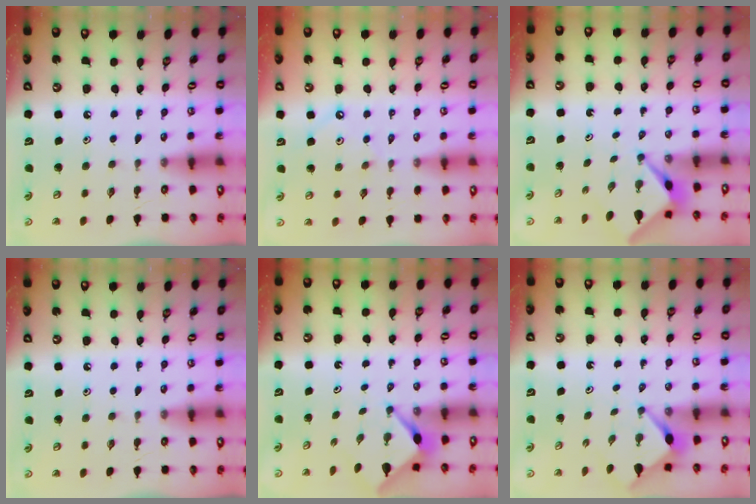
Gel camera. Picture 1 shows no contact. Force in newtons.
{"total": 2.6, "press": 2.6, "slide": 0.3}
{"total": 2.5, "press": 2.5, "slide": 0.2}
{"total": 0.0}
{"total": 3.1, "press": 3.1, "slide": 0.3}
{"total": 3.5, "press": 3.5, "slide": 0.3}